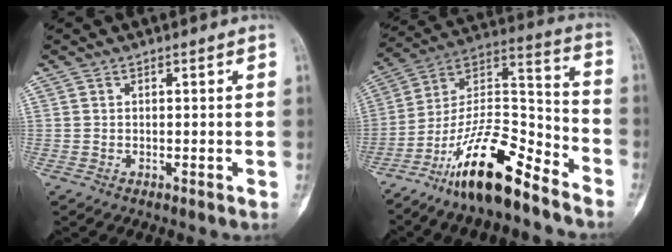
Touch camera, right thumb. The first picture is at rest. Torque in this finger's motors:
{"motor_torque": [0.47, 0.30, 1.46, -1.30, 0.22]}